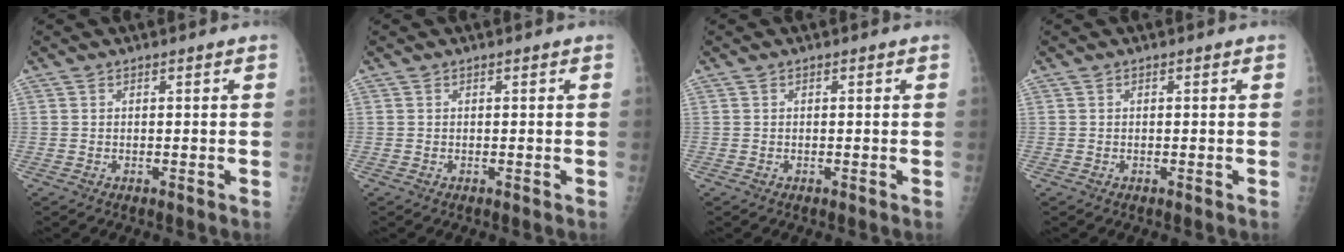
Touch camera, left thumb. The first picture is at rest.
{"total": 0.0}
{"total": 0.0}
{"total": 0.0}